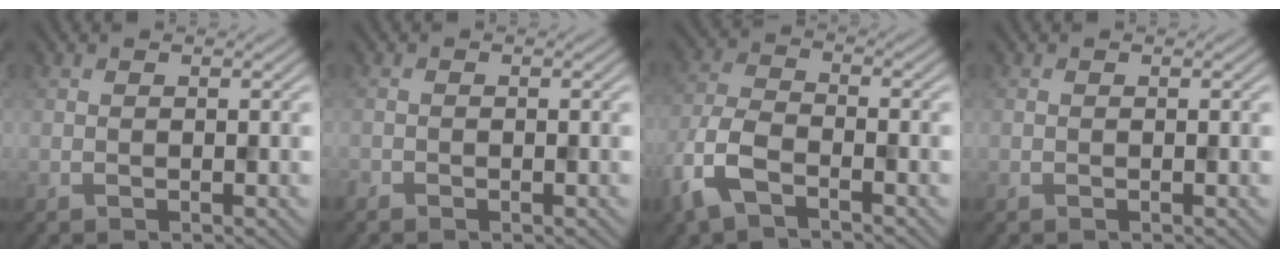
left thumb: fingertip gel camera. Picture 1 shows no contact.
{"total": 0.7, "force": [-0.7, 0.3, 0.1], "torque": [-0.003, -0.003, -0.013]}
{"total": 6.7, "force": [-4.0, 2.9, 4.6], "torque": [-0.112, -0.007, -0.100]}
{"total": 0.0}